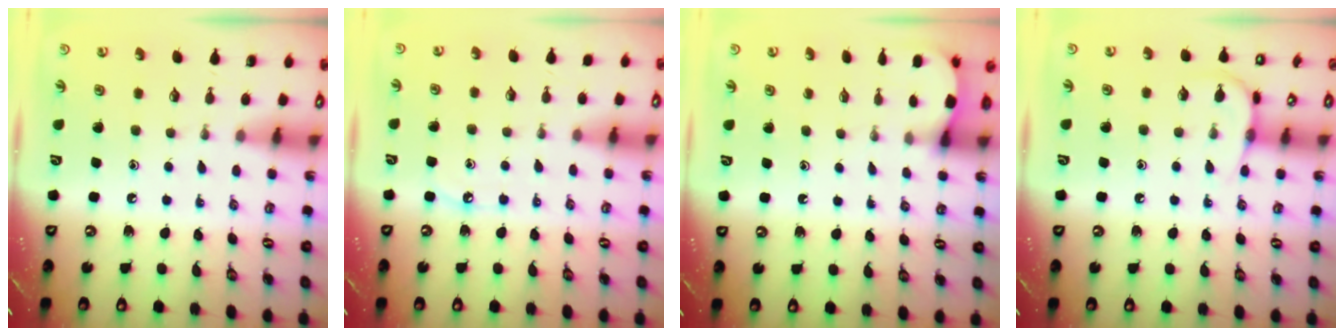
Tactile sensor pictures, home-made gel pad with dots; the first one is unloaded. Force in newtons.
{"total": 3.9, "press": 3.9, "slide": 0.6}
{"total": 2.6, "press": 2.6, "slide": 0.3}
{"total": 6.4, "press": 6.4, "slide": 0.8}